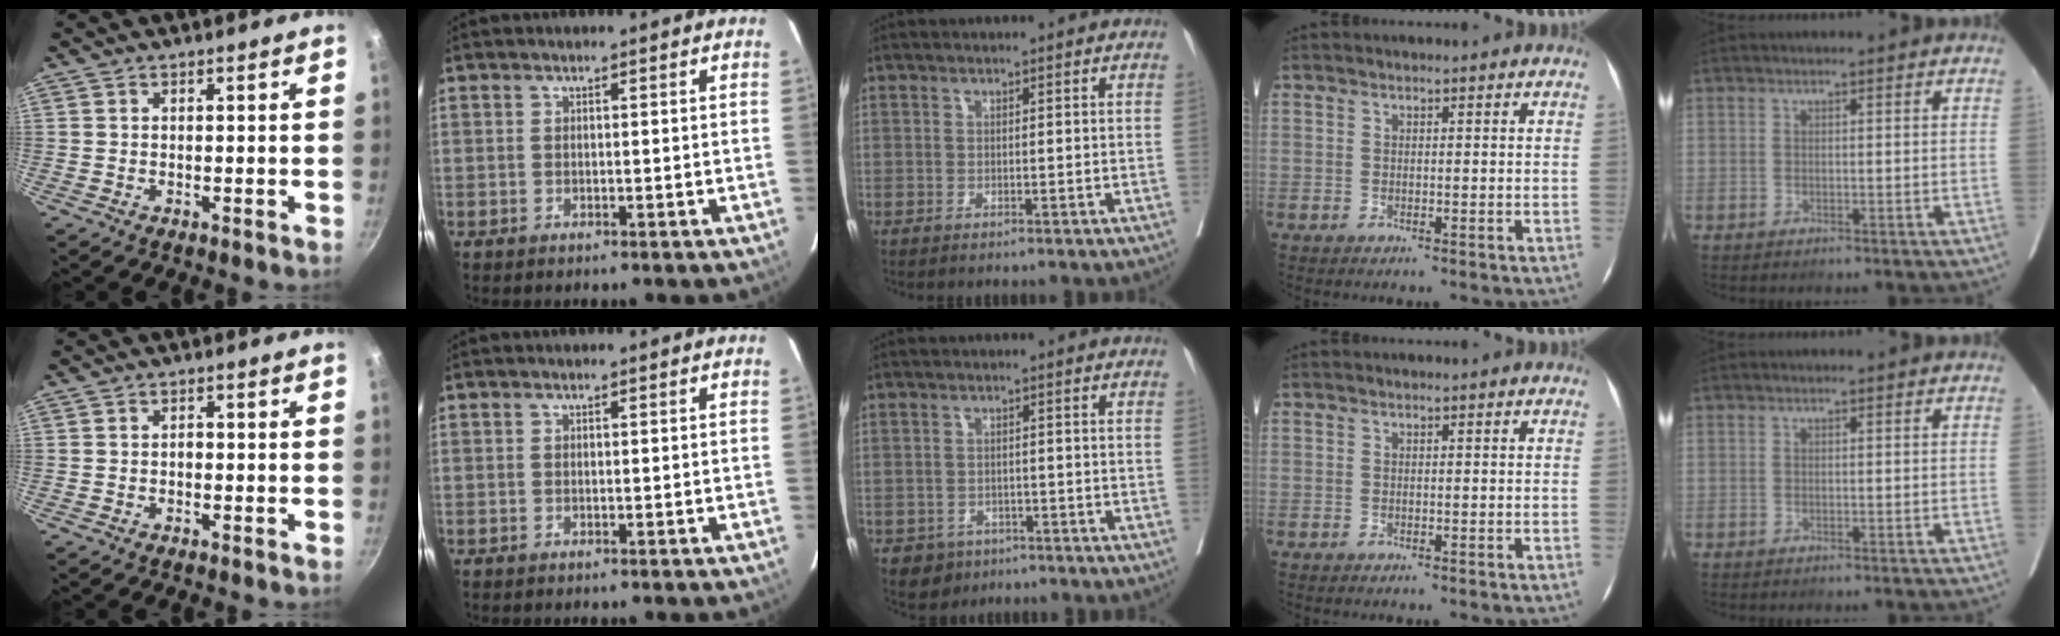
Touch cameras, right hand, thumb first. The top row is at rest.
{"thumb": {"total": 0.9, "force": [-0.3, 0.6, 0.6], "torque": [-0.005, 0.003, -0.007]}, "middle": {"total": 3.6, "force": [-2.1, 2.8, 0.5], "torque": [-0.005, 0.008, -0.028]}}